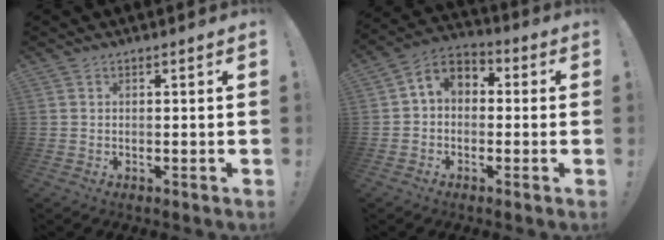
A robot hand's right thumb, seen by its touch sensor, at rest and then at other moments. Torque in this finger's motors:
{"motor_torque": [1.16, 1.00, 0.77, -0.18, 0.03]}